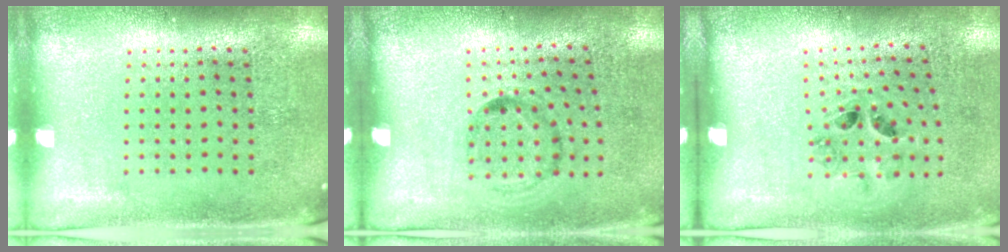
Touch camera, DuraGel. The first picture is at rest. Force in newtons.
{"total": 1.3, "press": 0.7, "slide": 1.0}
{"total": 1.3, "press": 0.8, "slide": 1.1}